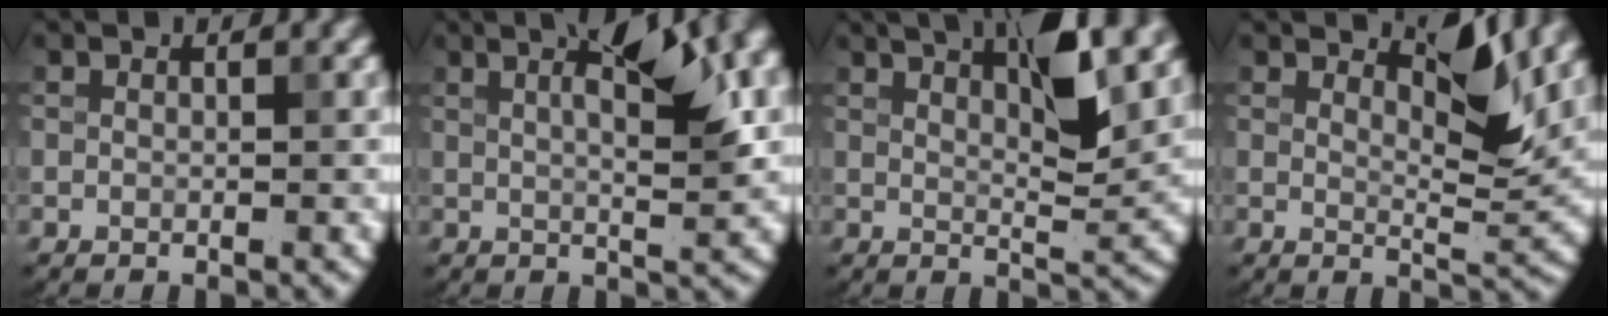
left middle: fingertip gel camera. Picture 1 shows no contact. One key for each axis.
{"total": 8.7, "fx": 2.4, "fy": 3.2, "fz": 7.7, "tx": -0.098, "ty": 0.033, "tz": 0.040}
{"total": 5.5, "fx": 3.1, "fy": 1.0, "fz": 4.4, "tx": -0.076, "ty": 0.010, "tz": 0.061}
{"total": 3.0, "fx": 2.1, "fy": 0.2, "fz": 2.1, "tx": -0.048, "ty": -0.006, "tz": 0.048}